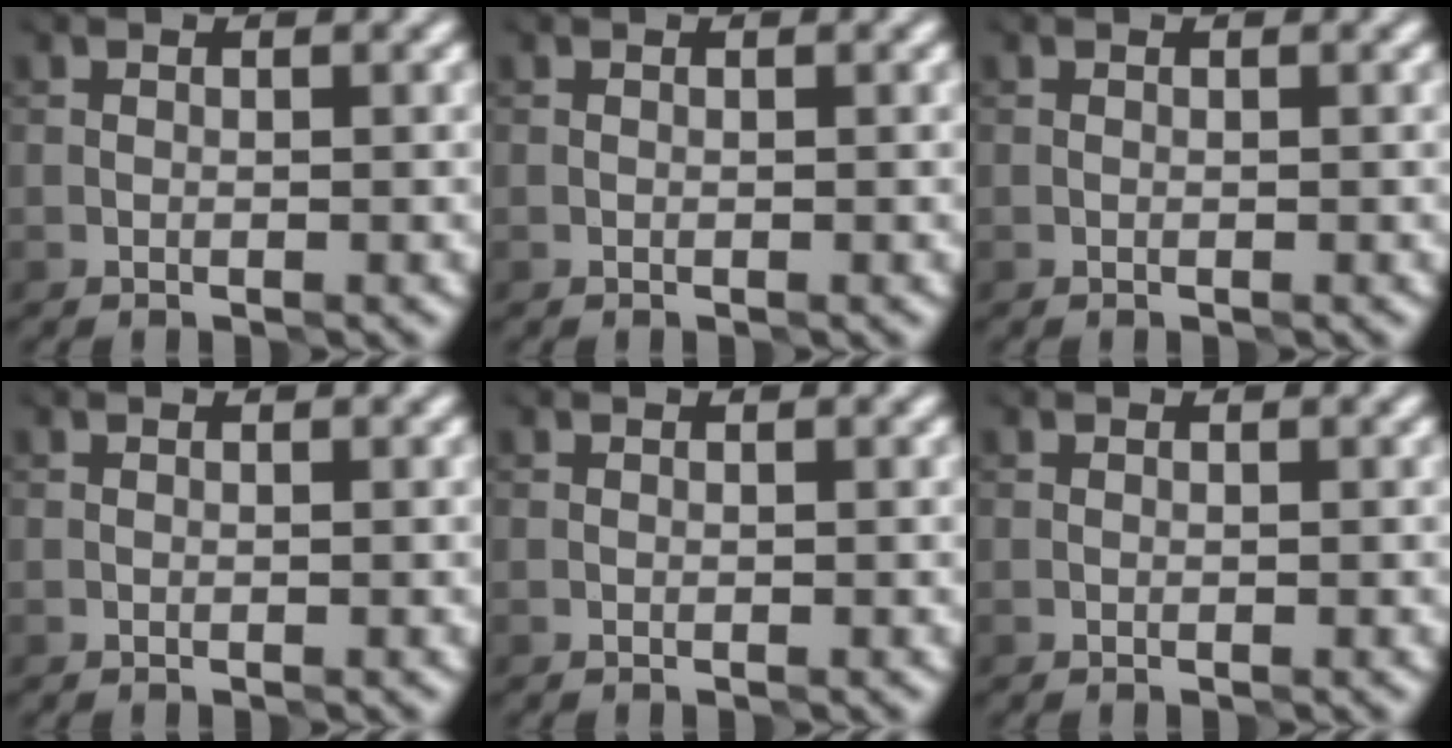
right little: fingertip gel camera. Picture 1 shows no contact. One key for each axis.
{"total": 0.0}
{"total": 0.0}
{"total": 0.0}
{"total": 0.0}
{"total": 0.0}